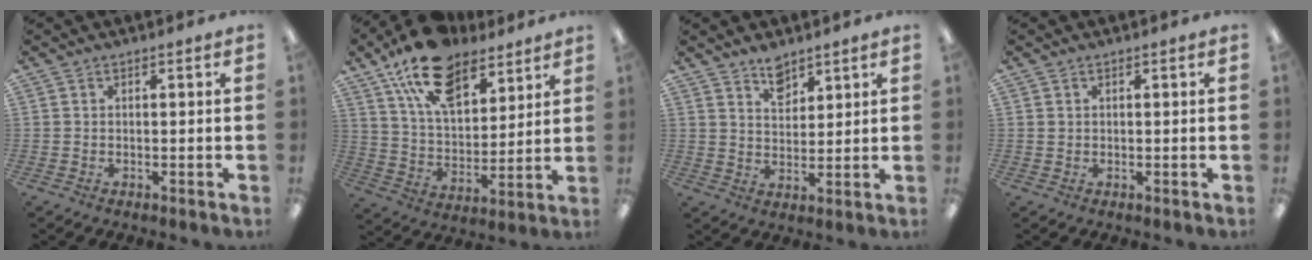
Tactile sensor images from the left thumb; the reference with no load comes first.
{"total": 17.6, "force": [11.7, 9.3, 9.3], "torque": [-0.163, -0.052, 0.212]}
{"total": 6.1, "force": [4.9, 3.2, 1.9], "torque": [-0.019, -0.029, 0.087]}
{"total": 0.6, "force": [0.4, 0.4, 0.0], "torque": [0.000, 0.002, 0.007]}